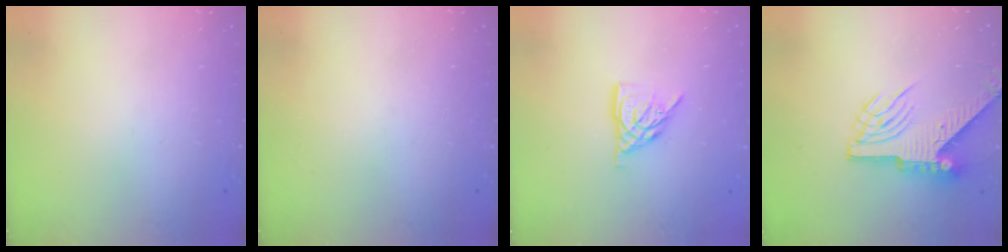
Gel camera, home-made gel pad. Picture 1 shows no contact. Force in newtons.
{"total": 0.0}
{"total": 8.3, "press": 8.2, "slide": 0.9}
{"total": 7.8, "press": 7.7, "slide": 1.3}